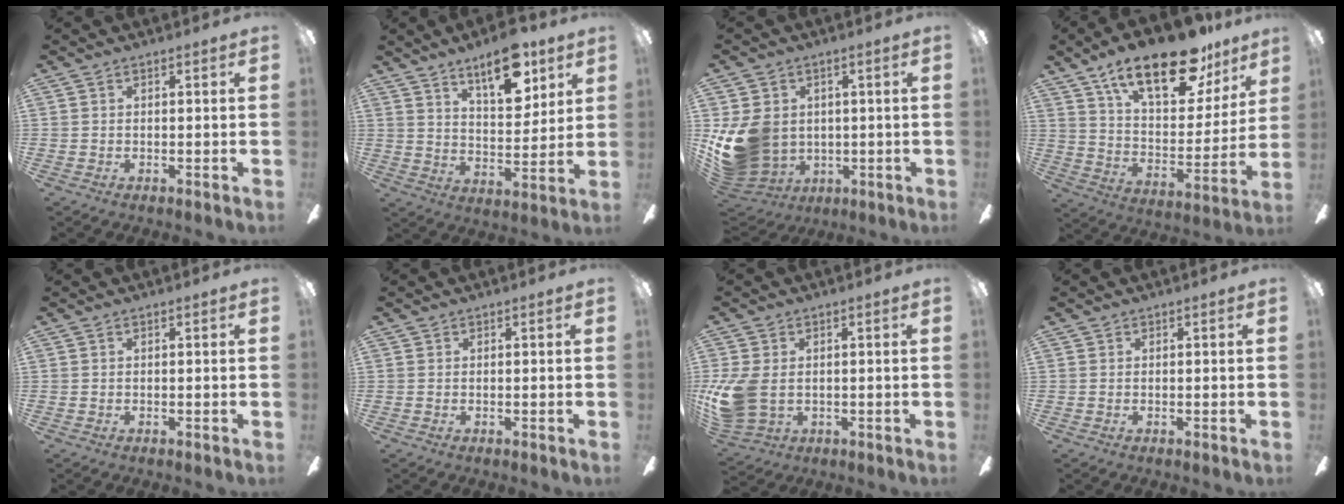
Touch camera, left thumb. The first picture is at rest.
{"total": 13.9, "force": [9.3, 5.6, 8.6], "torque": [-0.123, -0.042, 0.158]}
{"total": 14.8, "force": [-0.2, 12.4, 8.1], "torque": [-0.180, -0.005, 0.004]}
{"total": 23.0, "force": [15.8, 9.2, 14.0], "torque": [-0.222, -0.096, 0.270]}
{"total": 0.0}
{"total": 0.0}
{"total": 9.6, "force": [-0.2, 6.7, 6.9], "torque": [-0.161, 0.003, 0.002]}
{"total": 0.0}